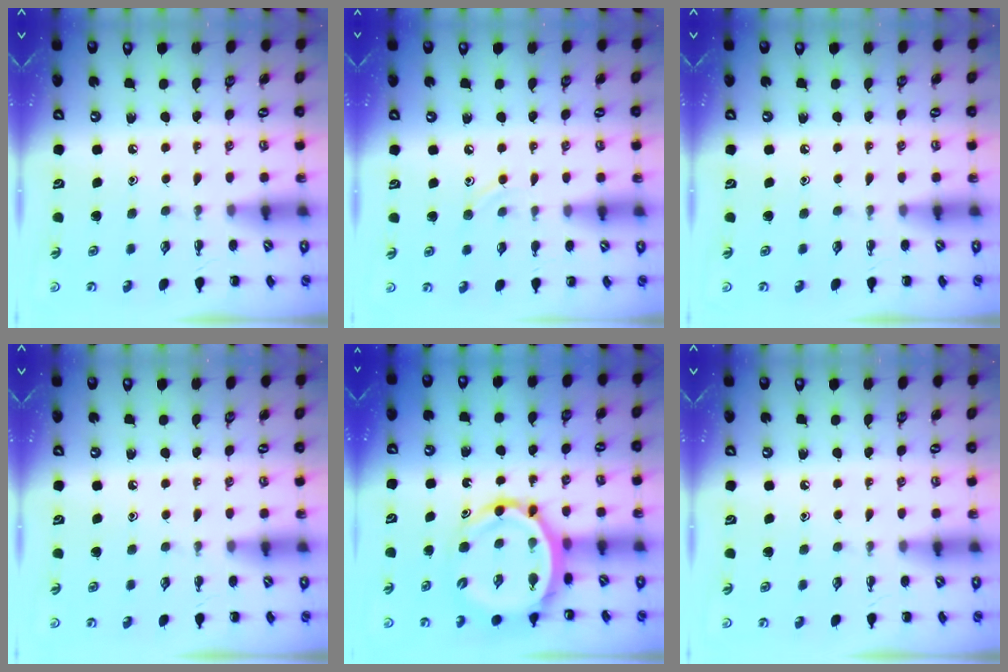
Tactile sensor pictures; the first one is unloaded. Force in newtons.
{"total": 5.4, "press": 5.1, "slide": 1.8}
{"total": 0.0}
{"total": 0.0}
{"total": 11.2, "press": 10.7, "slide": 3.5}
{"total": 0.0}